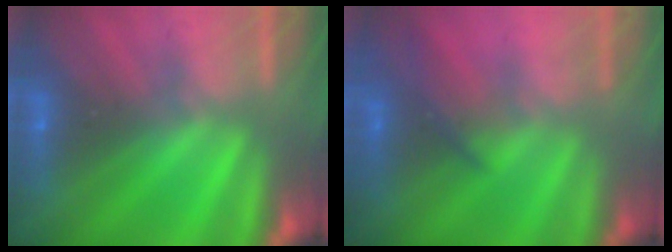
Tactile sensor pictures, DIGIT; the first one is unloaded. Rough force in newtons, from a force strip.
{"total": 2.0}